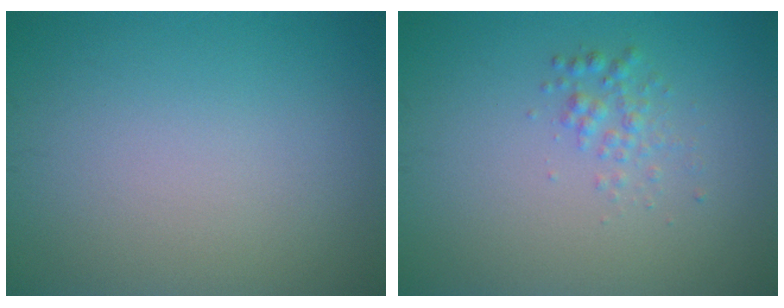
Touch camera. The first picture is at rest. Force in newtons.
{"total": 1.5, "press": 1.5, "slide": 0.1}